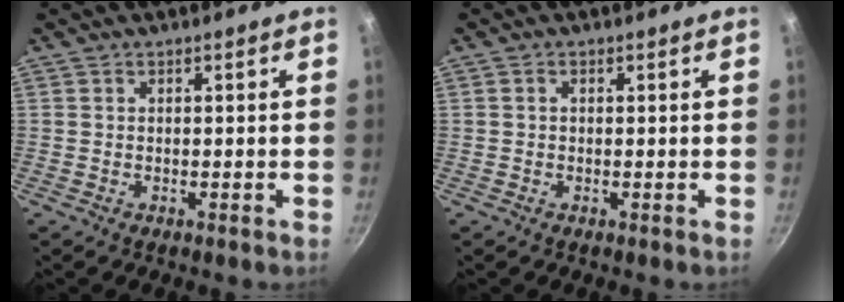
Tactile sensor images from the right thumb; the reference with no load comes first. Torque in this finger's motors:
{"motor_torque": [0.02, -0.09, -0.21, 0.08, 0.06]}